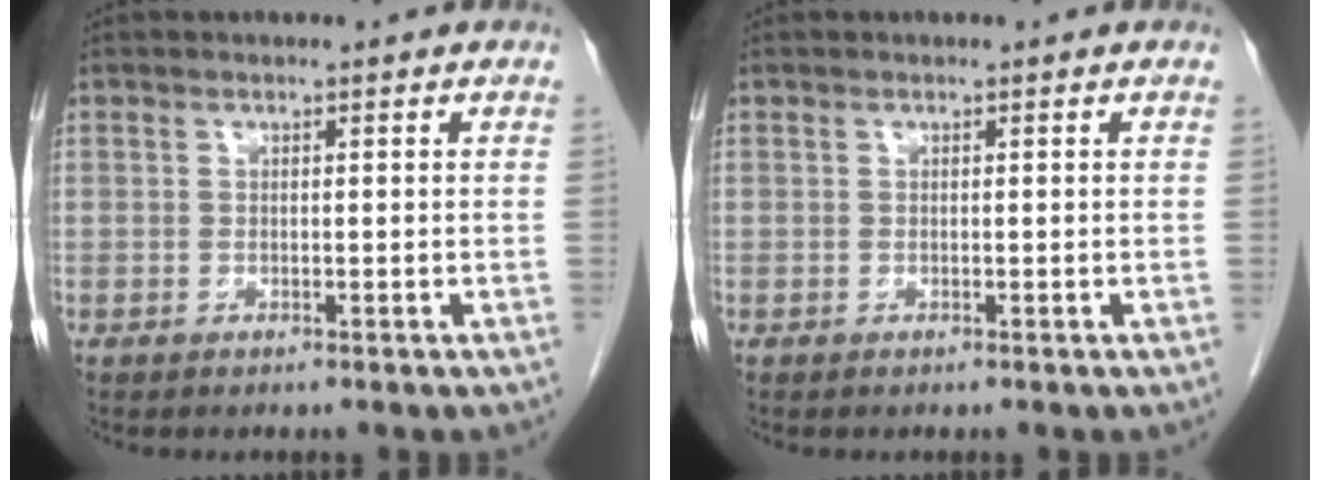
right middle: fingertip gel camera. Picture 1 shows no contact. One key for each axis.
{"total": 0.0}